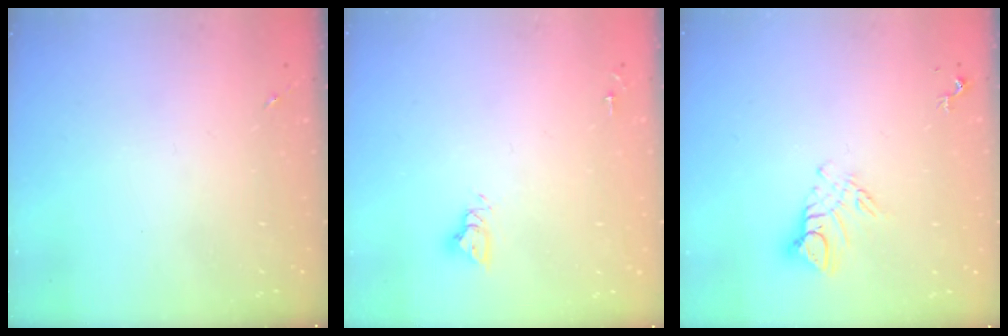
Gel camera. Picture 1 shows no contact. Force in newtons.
{"total": 4.9, "press": 4.9, "slide": 0.3}
{"total": 8.7, "press": 8.6, "slide": 0.9}